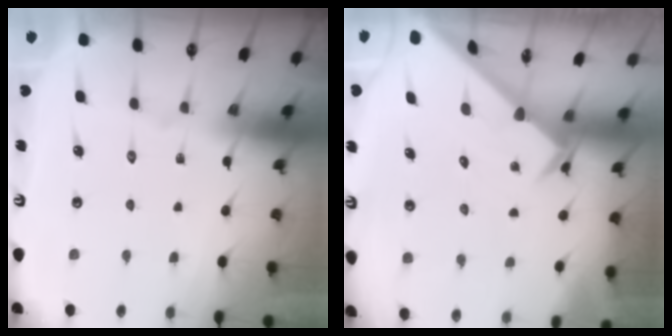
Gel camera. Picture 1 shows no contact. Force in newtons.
{"total": 2.4, "press": 2.4, "slide": 0.1}